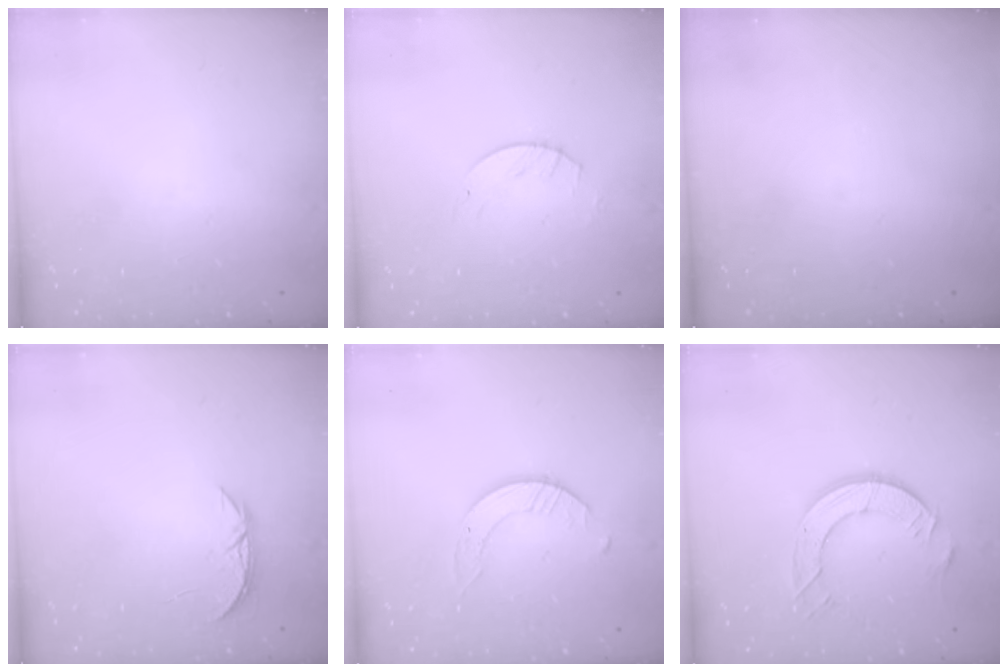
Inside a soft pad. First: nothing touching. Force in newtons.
{"total": 2.6, "press": 2.6, "slide": 0.3}
{"total": 0.0}
{"total": 4.2, "press": 4.2, "slide": 0.5}
{"total": 3.2, "press": 3.1, "slide": 0.4}
{"total": 9.5, "press": 9.5, "slide": 1.0}